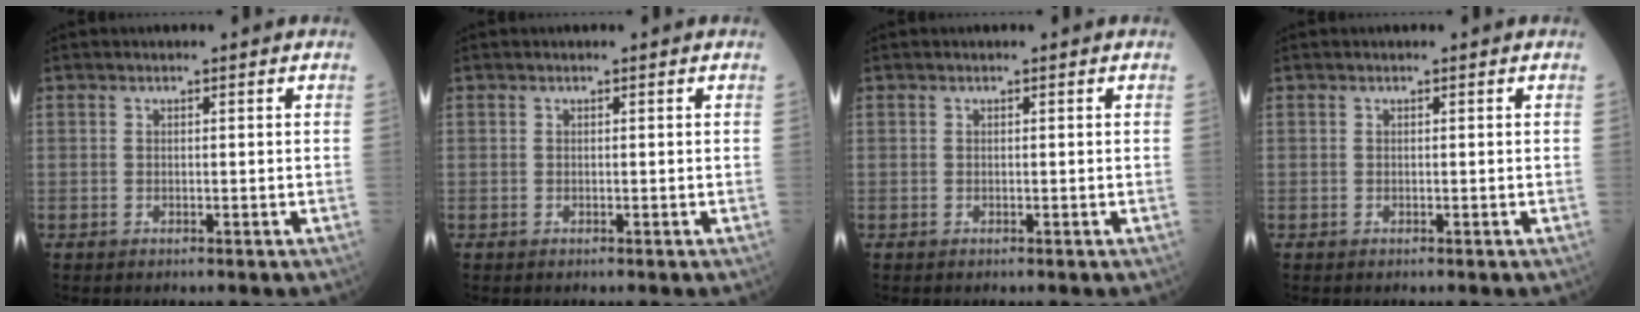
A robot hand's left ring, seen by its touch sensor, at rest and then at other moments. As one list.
[{"total": 0.0}, {"total": 0.0}, {"total": 0.0}]